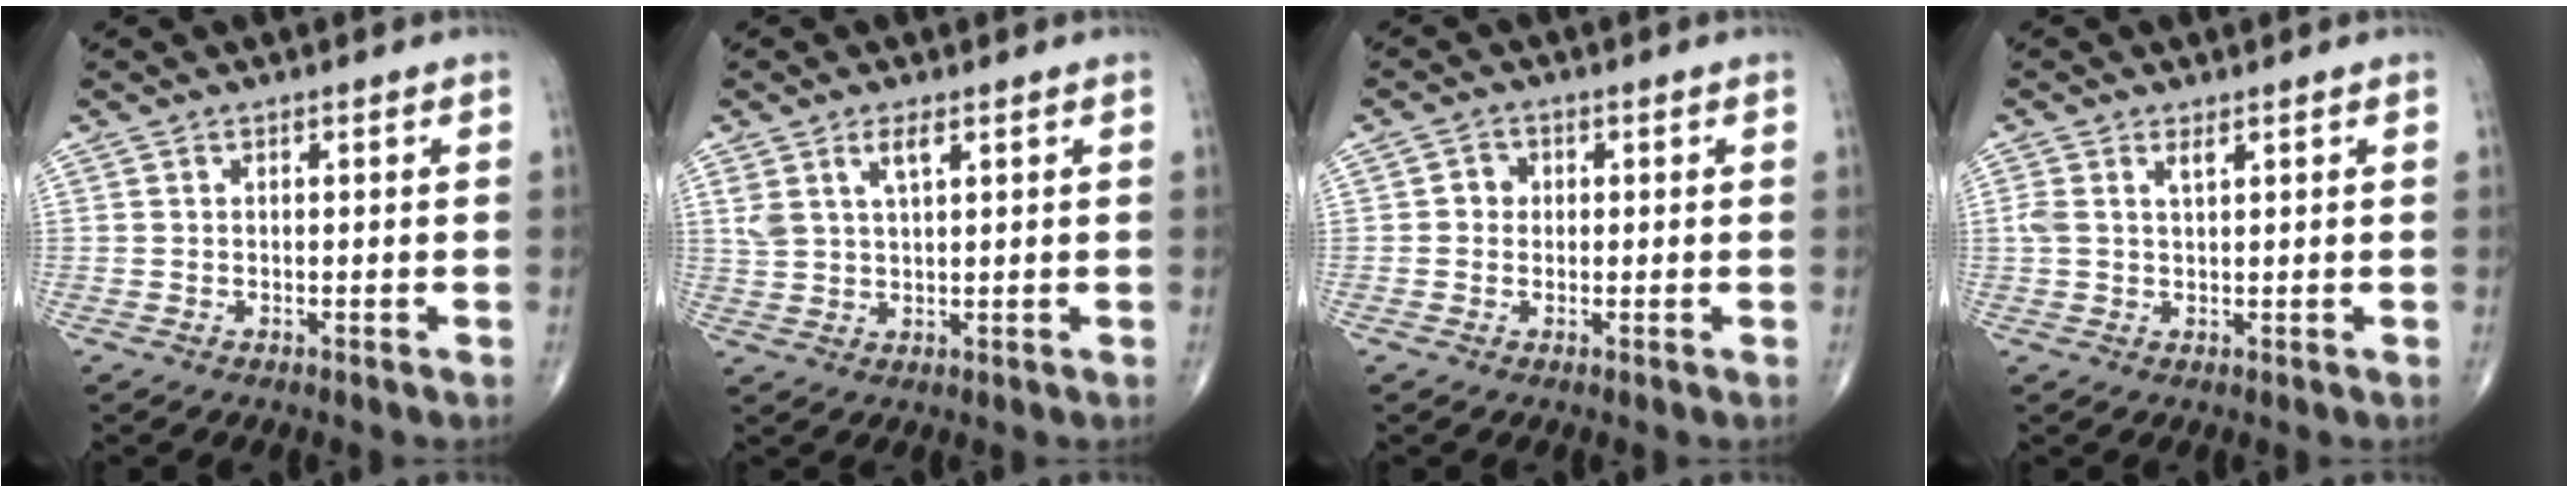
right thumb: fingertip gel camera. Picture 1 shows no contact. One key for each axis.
{"total": 4.5, "fx": 2.4, "fy": 1.7, "fz": 3.4, "tx": -0.069, "ty": -0.006, "tz": 0.051}
{"total": 2.3, "fx": 0.1, "fy": 2.1, "fz": 0.9, "tx": 0.001, "ty": 0.006, "tz": -0.004}
{"total": 2.6, "fx": 1.2, "fy": 1.0, "fz": 2.1, "tx": -0.051, "ty": 0.008, "tz": 0.029}